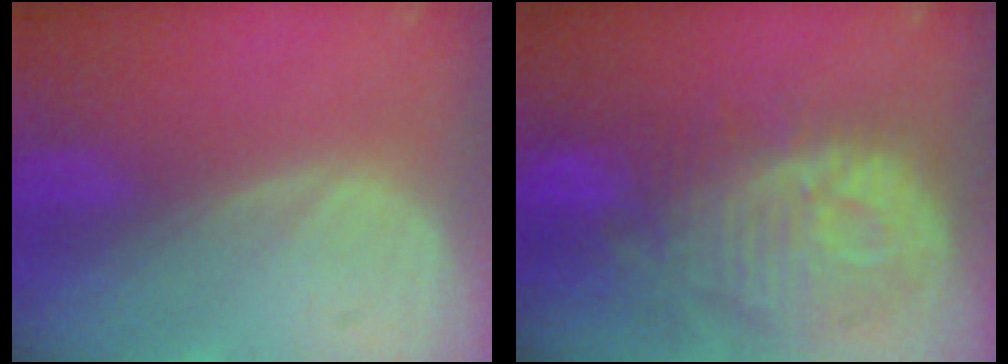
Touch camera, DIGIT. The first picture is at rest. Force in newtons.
{"total": 12.7, "press": 11.3, "slide": 5.8}